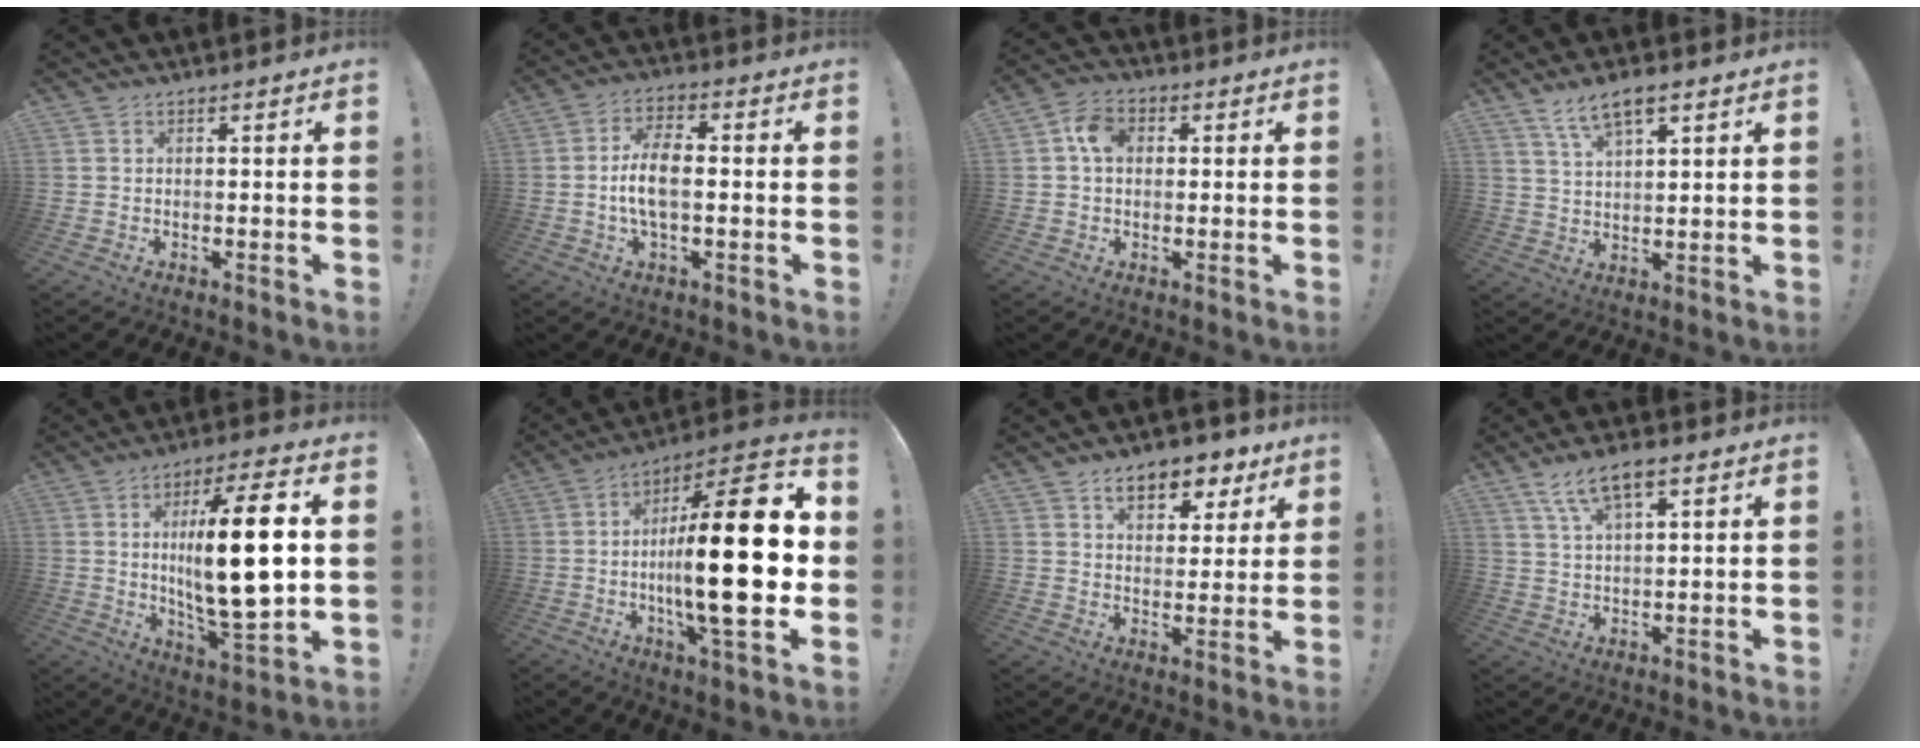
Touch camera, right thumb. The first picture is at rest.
{"total": 8.6, "force": [-1.0, 3.7, 7.7], "torque": [-0.157, 0.003, -0.020]}
{"total": 6.7, "force": [1.0, 4.9, 4.4], "torque": [-0.075, 0.016, 0.021]}
{"total": 7.4, "force": [4.8, 2.4, 5.1], "torque": [-0.093, -0.013, 0.086]}
{"total": 20.9, "force": [2.3, 5.7, 19.9], "torque": [-0.327, -0.015, 0.024]}
{"total": 26.6, "force": [-2.0, 6.6, 25.7], "torque": [-0.428, -0.007, -0.045]}
{"total": 9.6, "force": [5.8, 5.5, 5.4], "torque": [-0.066, -0.032, 0.102]}
{"total": 8.3, "force": [4.7, 2.7, 6.3], "torque": [-0.114, -0.009, 0.085]}